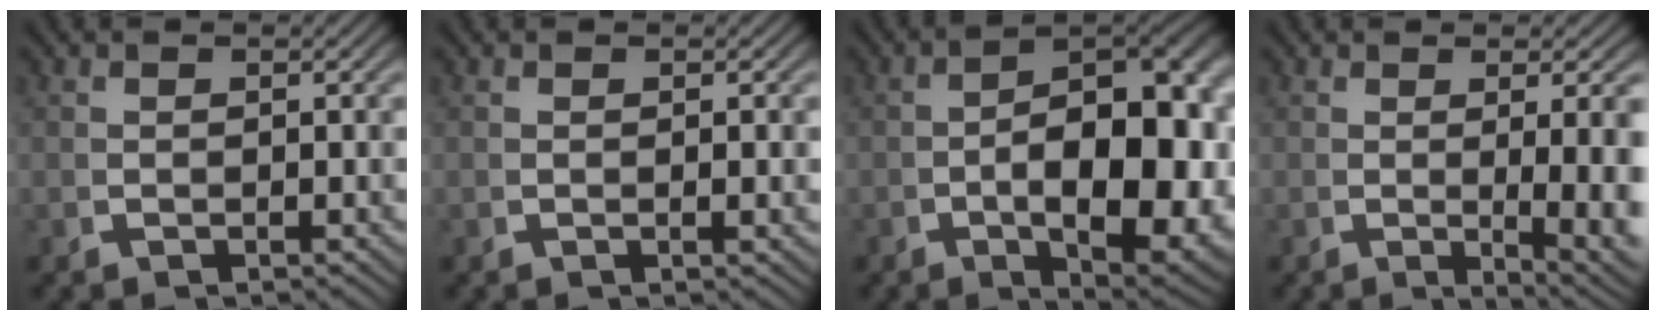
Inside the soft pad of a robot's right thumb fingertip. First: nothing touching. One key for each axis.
{"total": 0.8, "fx": 0.1, "fy": 0.1, "fz": 0.8, "tx": -0.016, "ty": 0.001, "tz": 0.003}
{"total": 15.9, "fx": -1.3, "fy": 8.3, "fz": 13.5, "tx": -0.207, "ty": -0.052, "tz": 0.008}
{"total": 5.4, "fx": -1.0, "fy": 1.7, "fz": 5.0, "tx": -0.074, "ty": -0.011, "tz": -0.008}